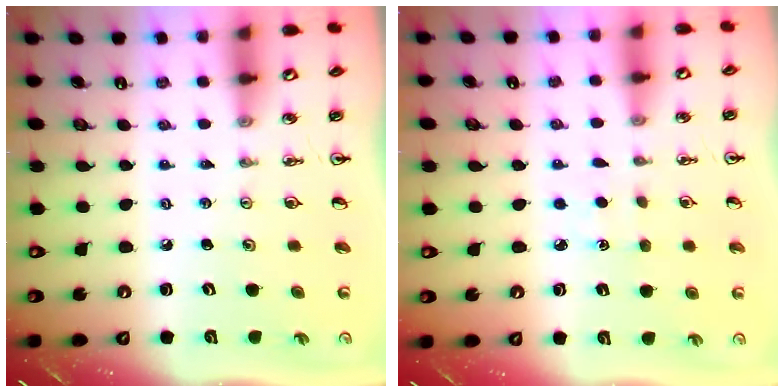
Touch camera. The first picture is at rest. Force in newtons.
{"total": 1.4, "press": 1.4, "slide": 0.2}